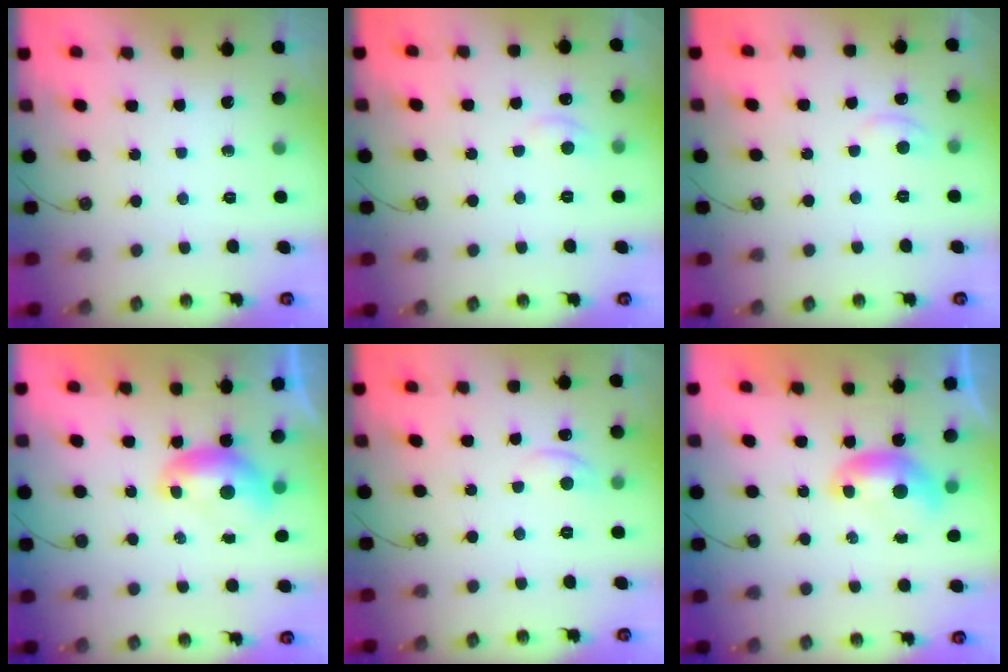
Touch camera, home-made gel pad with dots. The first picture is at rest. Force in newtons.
{"total": 1.0, "press": 0.5, "slide": 0.9}
{"total": 1.7, "press": 1.5, "slide": 0.6}
{"total": 0.0}
{"total": 1.6, "press": 1.5, "slide": 0.6}
{"total": 0.0}